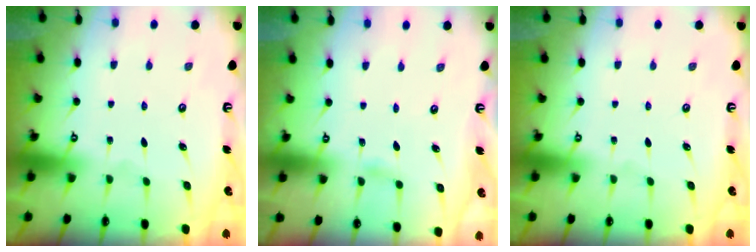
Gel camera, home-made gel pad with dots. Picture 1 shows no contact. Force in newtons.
{"total": 1.7, "press": 1.7, "slide": 0.2}
{"total": 0.0}